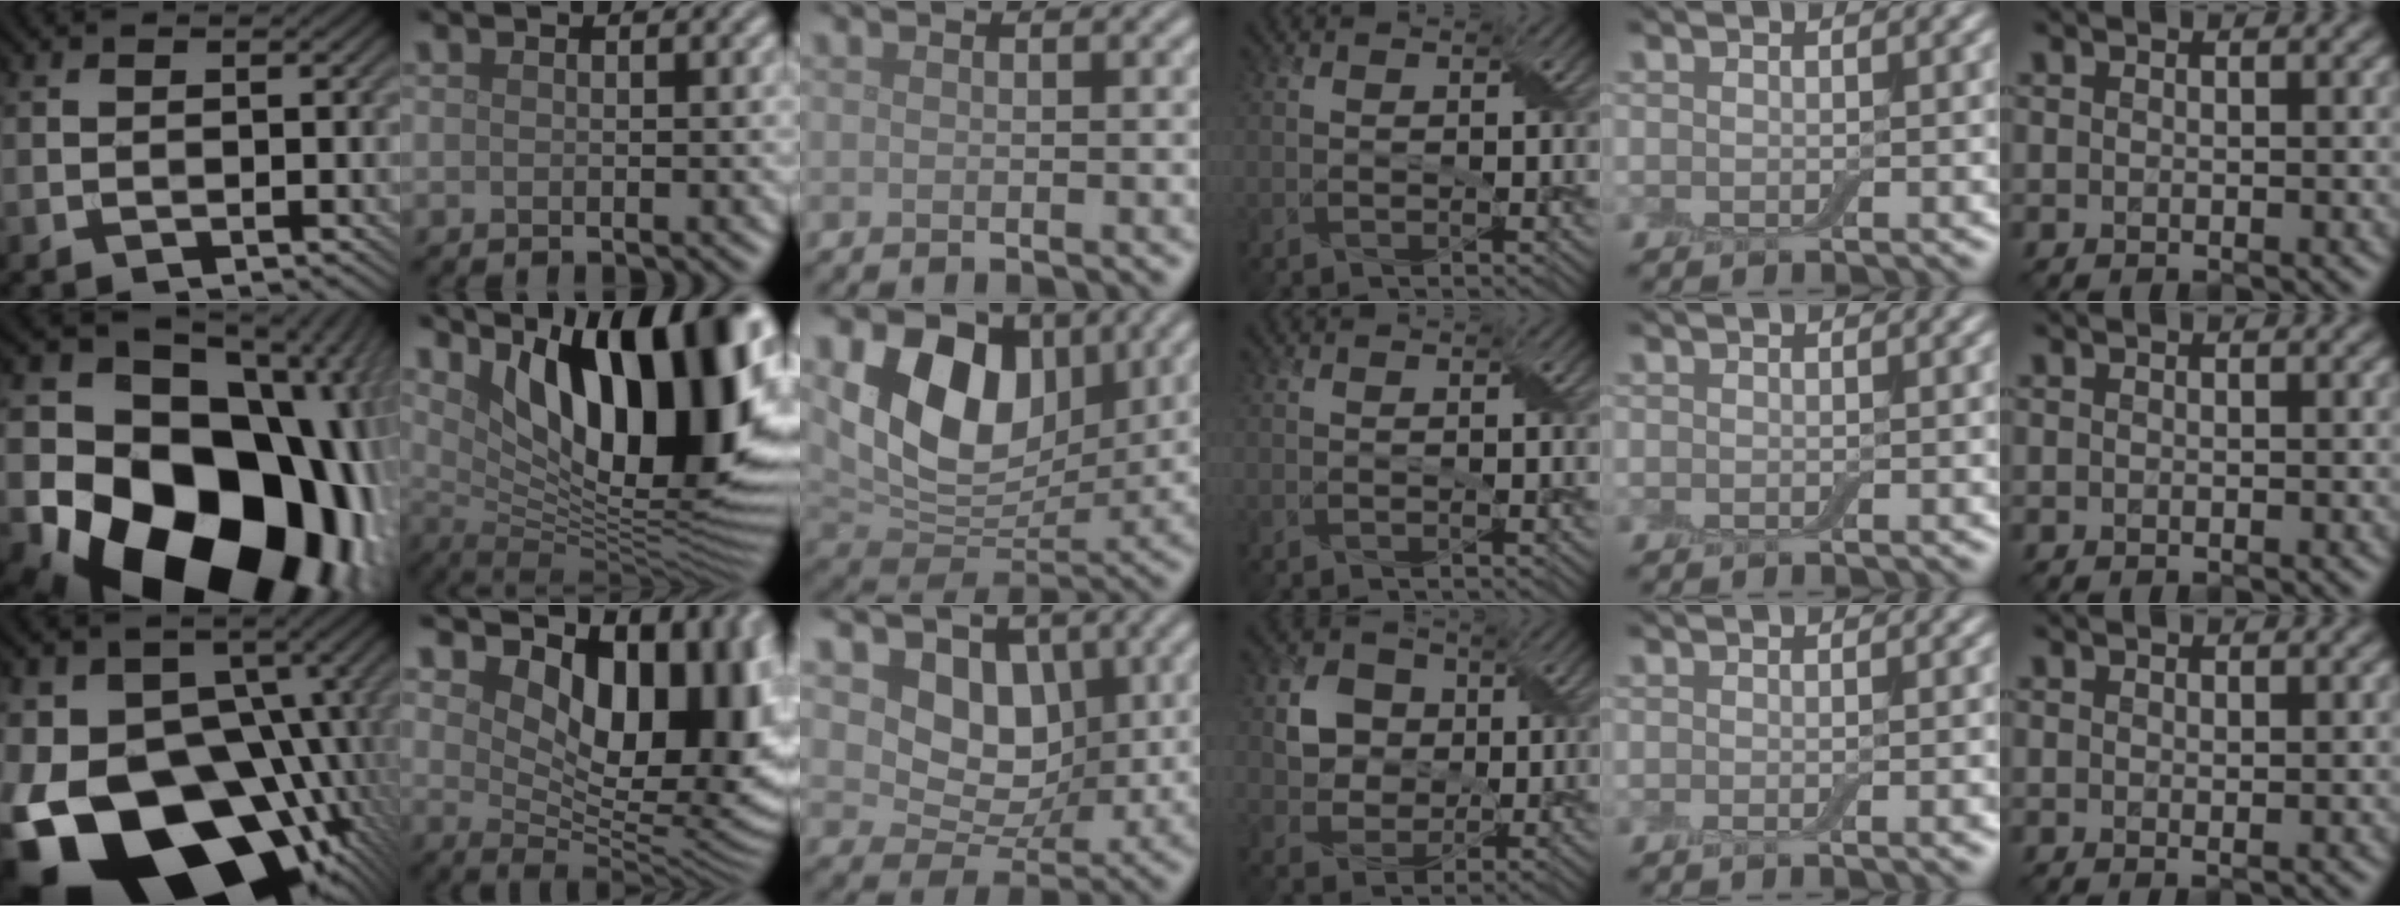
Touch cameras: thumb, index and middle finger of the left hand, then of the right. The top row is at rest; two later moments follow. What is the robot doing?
{"motion": "peel", "object": "aluminum foil"}